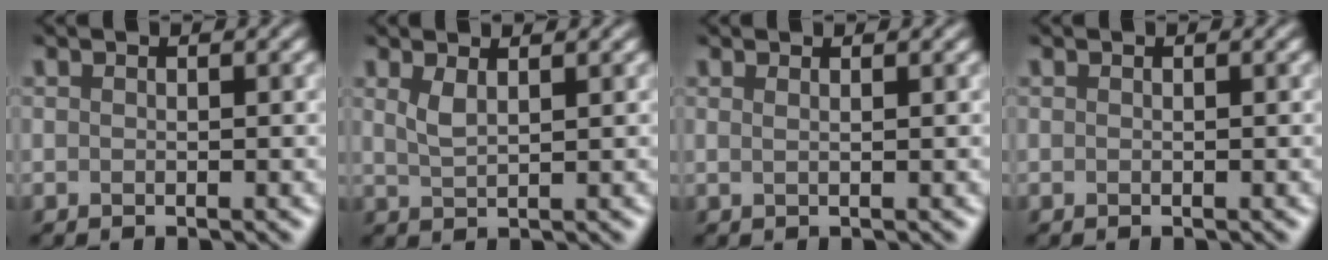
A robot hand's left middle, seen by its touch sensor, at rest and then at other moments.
{"total": 0.8, "force": [0.8, -0.1, 0.3], "torque": [-0.015, 0.005, 0.027]}
{"total": 1.0, "force": [0.5, 0.5, 0.7], "torque": [-0.006, 0.008, -0.006]}
{"total": 0.0}